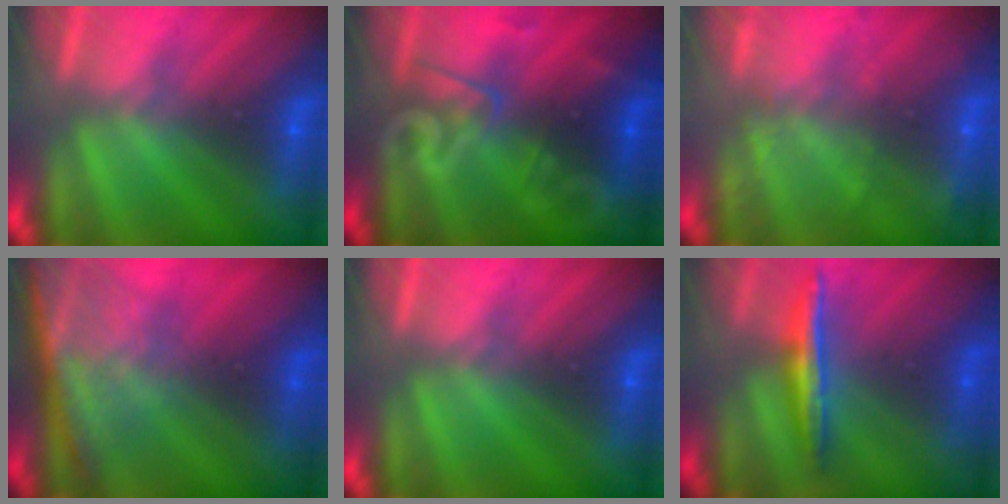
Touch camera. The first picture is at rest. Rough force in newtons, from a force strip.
{"total": 2.8}
{"total": 2.3}
{"total": 7.7}
{"total": 0.0}
{"total": 1.6}